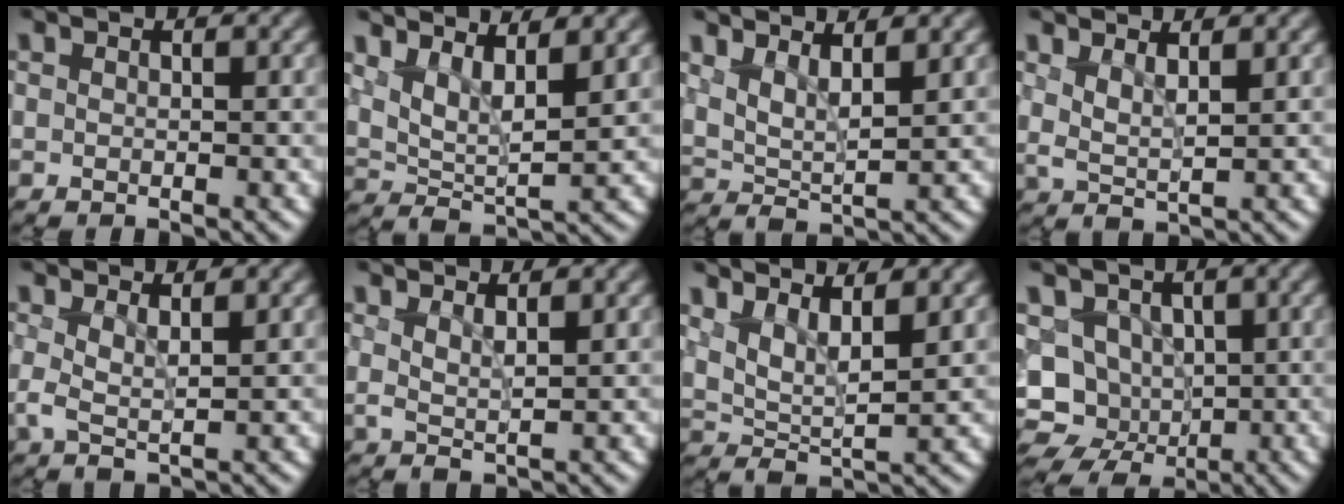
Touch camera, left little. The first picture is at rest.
{"total": 4.3, "force": [2.4, 1.6, 3.3], "torque": [-0.067, -0.009, 0.044]}
{"total": 3.0, "force": [1.6, 1.1, 2.3], "torque": [-0.050, -0.007, 0.031]}
{"total": 1.9, "force": [0.9, 0.5, 1.6], "torque": [-0.035, -0.005, 0.018]}
{"total": 1.6, "force": [0.7, 0.4, 1.4], "torque": [-0.031, -0.003, 0.011]}
{"total": 1.5, "force": [0.9, 0.3, 1.2], "torque": [-0.027, -0.004, 0.015]}
{"total": 3.8, "force": [2.0, 1.4, 2.9], "torque": [-0.060, -0.009, 0.039]}
{"total": 8.6, "force": [-2.0, 7.5, 3.8], "torque": [-0.046, -0.003, -0.046]}